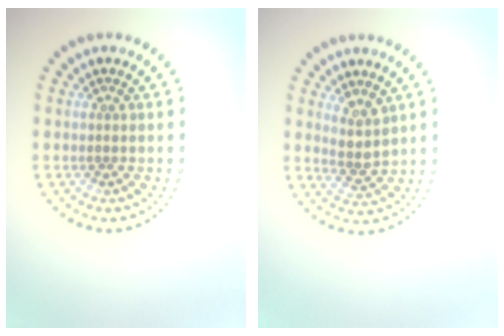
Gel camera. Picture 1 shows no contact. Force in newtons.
{"total": 2.2, "press": 1.9, "slide": 1.2}